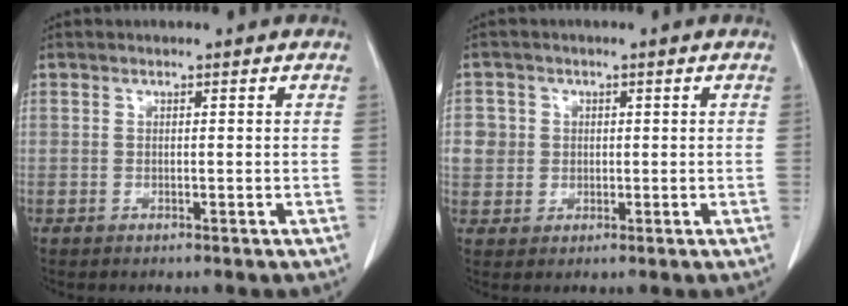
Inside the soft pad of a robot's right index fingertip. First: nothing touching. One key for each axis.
{"total": 4.1, "fx": 0.6, "fy": 4.1, "fz": 0.5, "tx": -0.002, "ty": 0.009, "tz": 0.016}